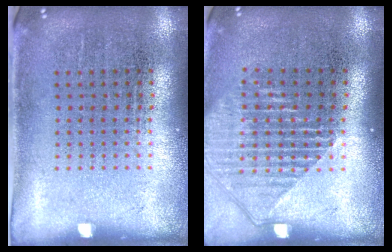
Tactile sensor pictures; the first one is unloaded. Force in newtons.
{"total": 1.6, "press": 1.4, "slide": 0.7}